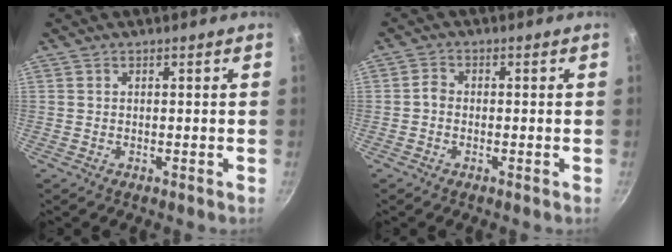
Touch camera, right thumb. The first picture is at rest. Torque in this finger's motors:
{"motor_torque": [0.12, 0.09, 0.31, 0.04, -0.03]}